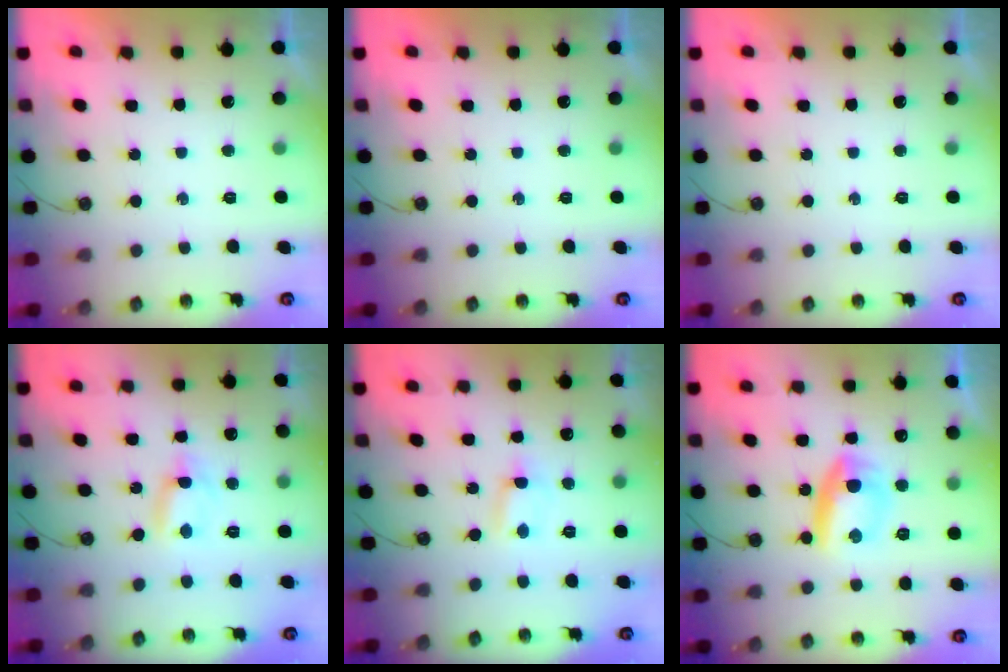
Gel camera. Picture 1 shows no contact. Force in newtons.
{"total": 0.0}
{"total": 0.0}
{"total": 1.1, "press": 1.1, "slide": 0.1}
{"total": 5.0, "press": 0.9, "slide": 4.9}
{"total": 9.1, "press": 8.9, "slide": 1.5}